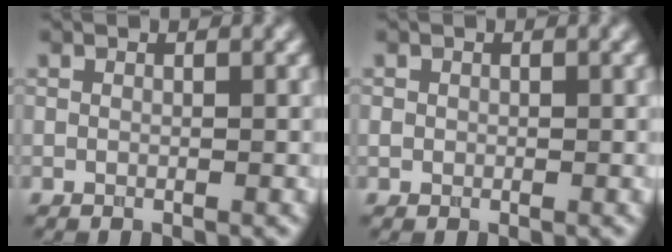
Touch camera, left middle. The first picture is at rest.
{"total": 0.6, "force": [0.0, 0.6, 0.1], "torque": [0.001, -0.002, 0.000]}